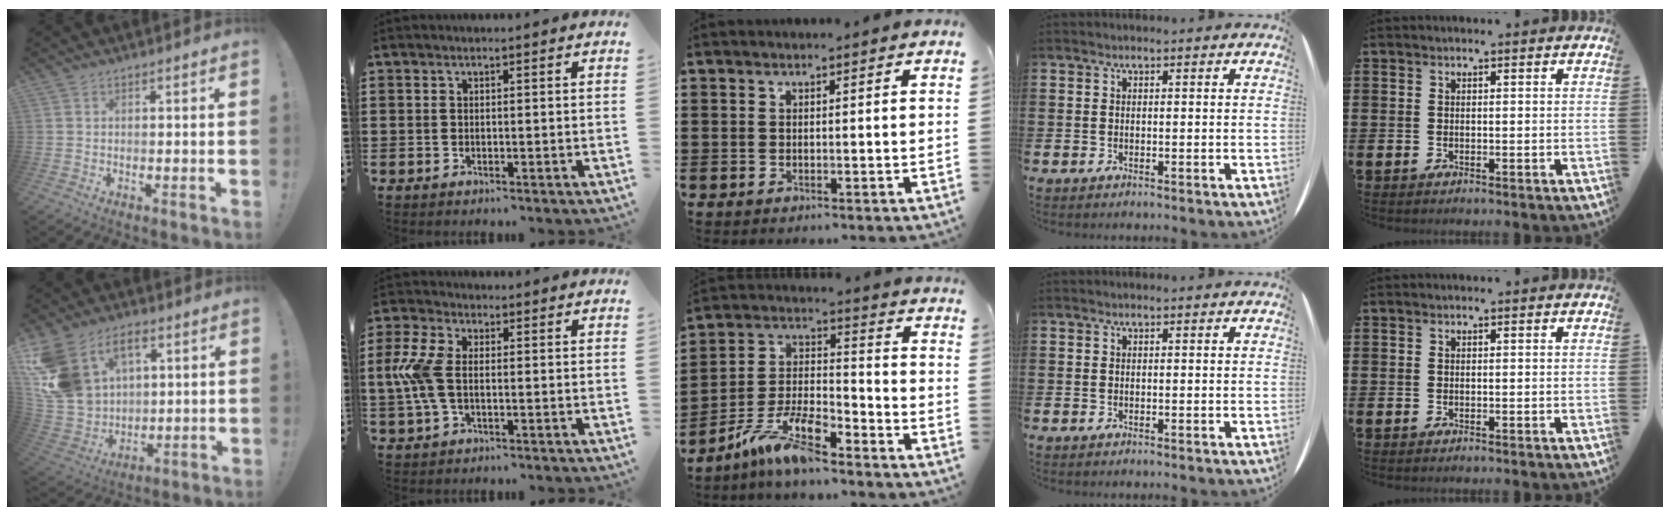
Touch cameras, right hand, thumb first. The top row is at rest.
{"thumb": {"total": 18.0, "force": [8.1, 12.8, 9.8], "torque": [-0.219, -0.038, 0.158]}, "index": {"total": 7.2, "force": [-0.3, 3.6, 6.2], "torque": [-0.163, -0.006, -0.017]}, "middle": {"total": 10.0, "force": [-7.7, 2.3, 5.9], "torque": [-0.124, 0.010, -0.149]}}